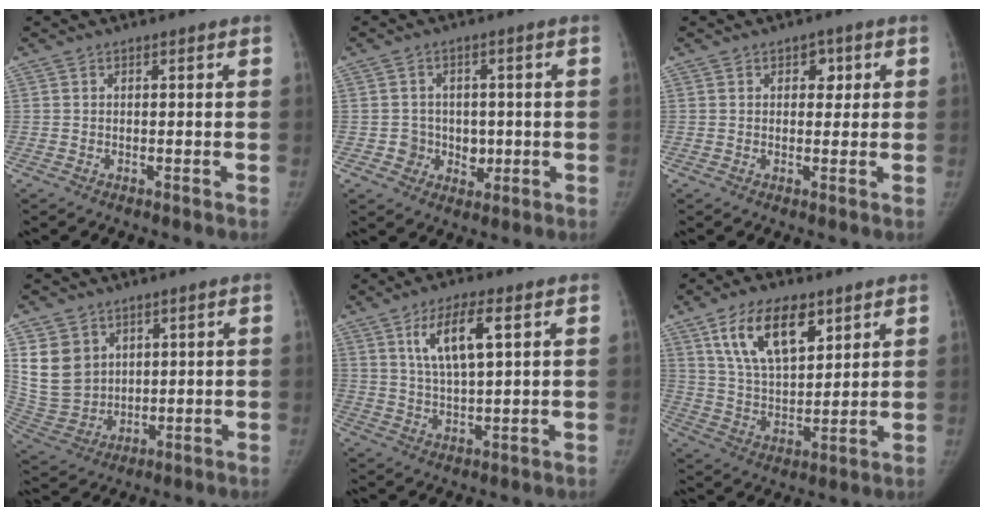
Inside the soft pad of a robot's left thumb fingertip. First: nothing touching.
{"total": 5.6, "force": [-0.5, 5.3, 1.7], "torque": [0.009, 0.011, -0.002]}
{"total": 3.0, "force": [1.1, 2.3, 1.6], "torque": [0.005, -0.001, 0.010]}
{"total": 11.8, "force": [4.4, 9.5, 5.4], "torque": [-0.082, -0.019, 0.110]}
{"total": 9.4, "force": [3.7, 3.1, 8.1], "torque": [-0.146, -0.009, 0.072]}
{"total": 15.0, "force": [7.8, 7.5, 10.4], "torque": [-0.153, -0.031, 0.147]}